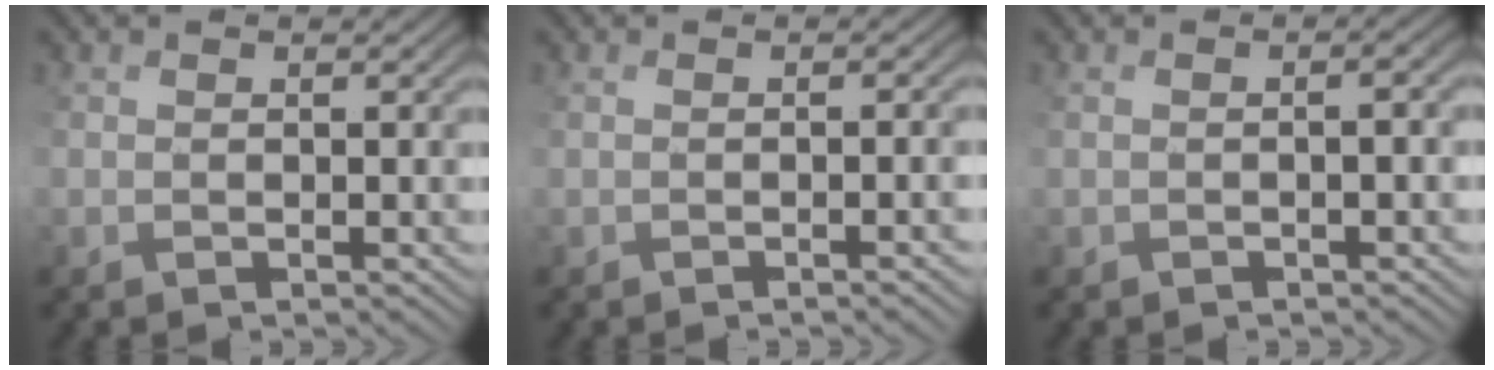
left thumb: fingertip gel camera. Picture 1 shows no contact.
{"total": 3.6, "force": [-1.2, 1.0, 3.2], "torque": [-0.019, 0.005, 0.003]}
{"total": 1.9, "force": [-0.9, 0.6, 1.6], "torque": [-0.003, 0.007, 0.005]}